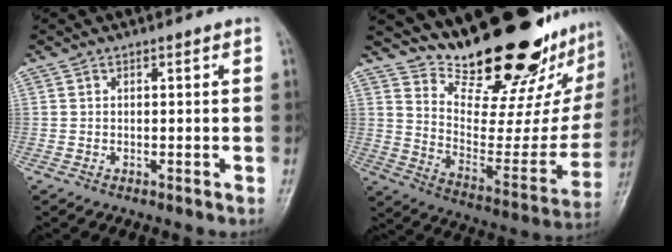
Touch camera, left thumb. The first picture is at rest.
{"total": 28.5, "force": [22.6, 8.5, 15.1], "torque": [-0.196, -0.150, 0.328]}